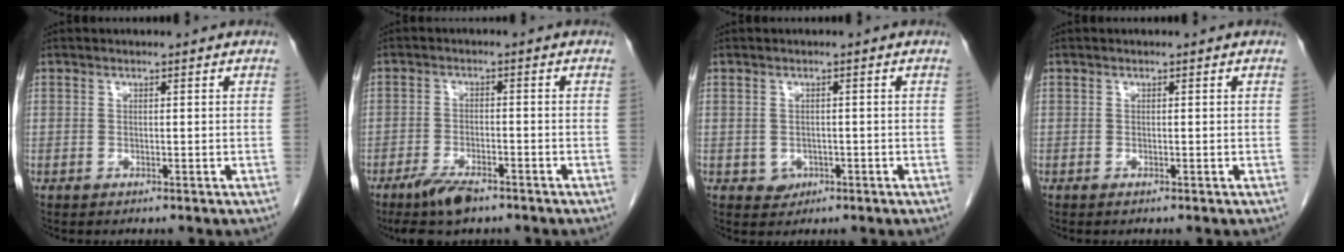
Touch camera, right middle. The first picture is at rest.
{"total": 5.8, "force": [-4.3, 1.6, 3.6], "torque": [-0.073, -0.008, -0.075]}
{"total": 1.8, "force": [-0.6, 1.6, 0.6], "torque": [-0.007, 0.004, -0.003]}
{"total": 0.0}